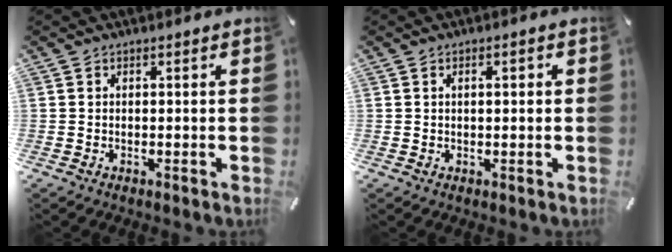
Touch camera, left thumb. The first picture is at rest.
{"total": 2.0, "force": [0.3, 0.9, 1.8], "torque": [-0.026, 0.005, 0.001]}